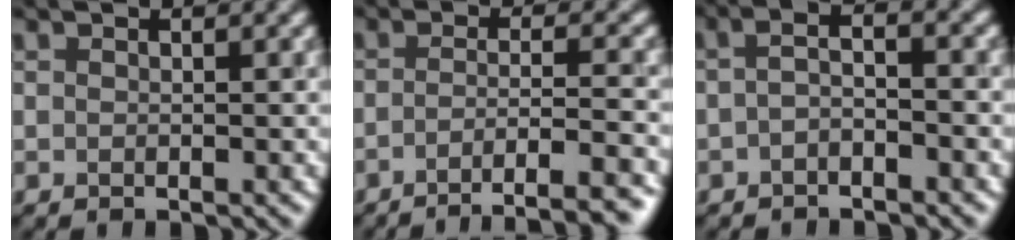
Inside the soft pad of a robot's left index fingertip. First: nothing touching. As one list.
[{"total": 6.6, "force": [-4.3, 1.0, 4.8], "torque": [-0.062, 0.011, -0.048]}, {"total": 1.6, "force": [-1.1, 0.1, 1.2], "torque": [-0.028, 0.006, -0.014]}]